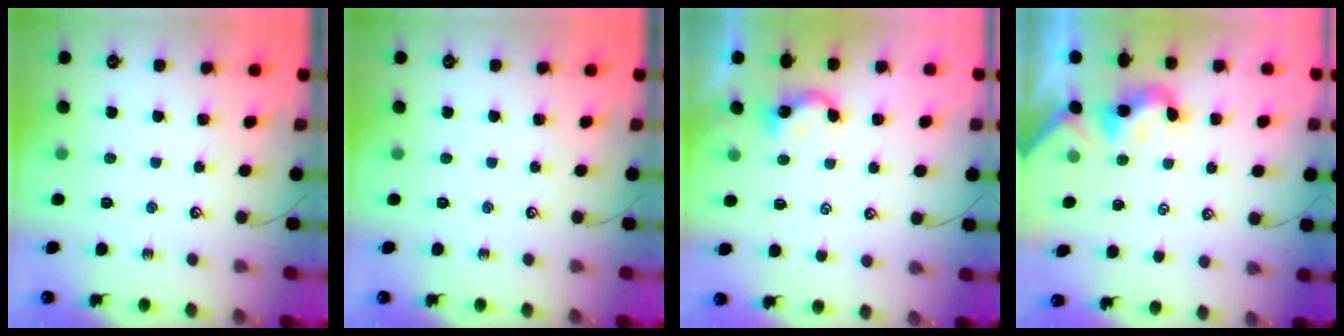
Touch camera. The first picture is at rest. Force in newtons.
{"total": 0.0}
{"total": 1.8, "press": 1.8, "slide": 0.3}
{"total": 0.5, "press": 0.5, "slide": 0.1}